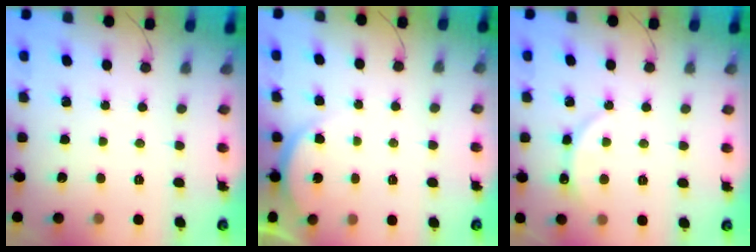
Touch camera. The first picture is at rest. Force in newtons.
{"total": 4.1, "press": 4.1, "slide": 0.5}
{"total": 2.9, "press": 2.9, "slide": 0.3}